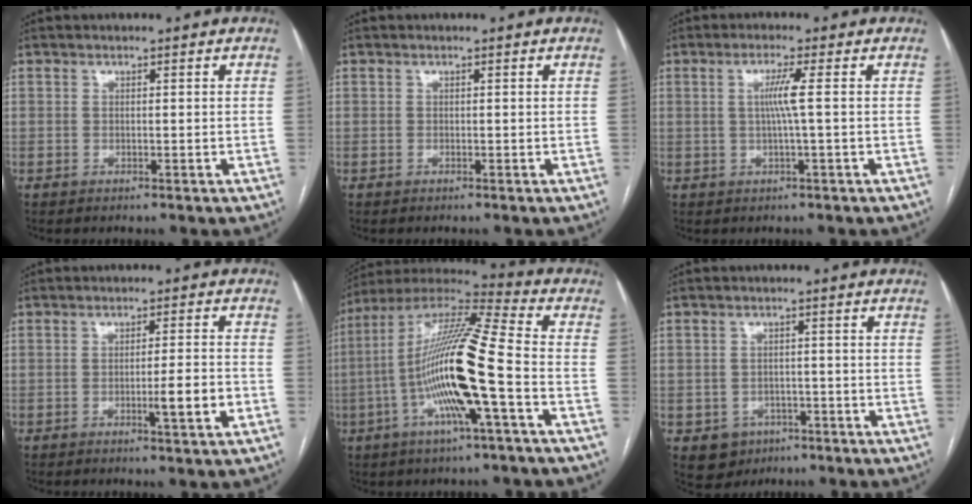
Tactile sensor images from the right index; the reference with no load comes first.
{"total": 0.0}
{"total": 3.4, "force": [0.3, -0.8, 3.3], "torque": [-0.066, 0.000, 0.005]}
{"total": 5.0, "force": [-1.7, -0.1, 4.7], "torque": [-0.068, -0.005, -0.023]}
{"total": 18.8, "force": [-4.1, 0.8, 18.3], "torque": [-0.354, 0.001, -0.085]}
{"total": 4.5, "force": [-2.1, 3.9, 0.9], "torque": [-0.007, 0.008, -0.022]}